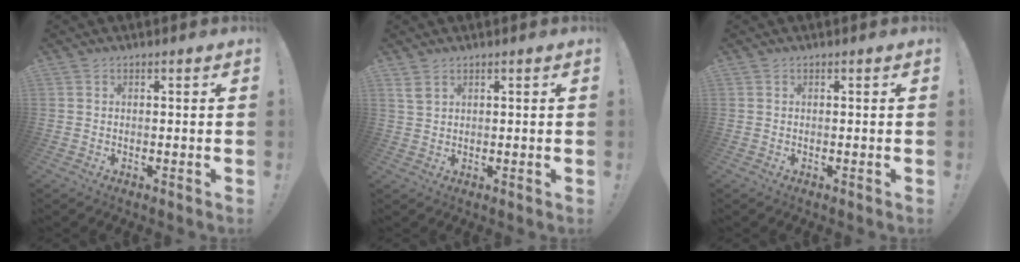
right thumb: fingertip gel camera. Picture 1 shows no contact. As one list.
[{"total": 2.7, "force": [1.7, 1.2, 1.8], "torque": [-0.036, -0.004, 0.032]}, {"total": 0.0}]